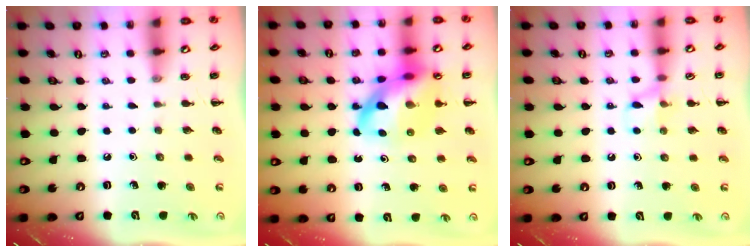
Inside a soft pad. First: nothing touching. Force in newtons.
{"total": 16.7, "press": 16.3, "slide": 3.8}
{"total": 7.4, "press": 7.2, "slide": 1.8}